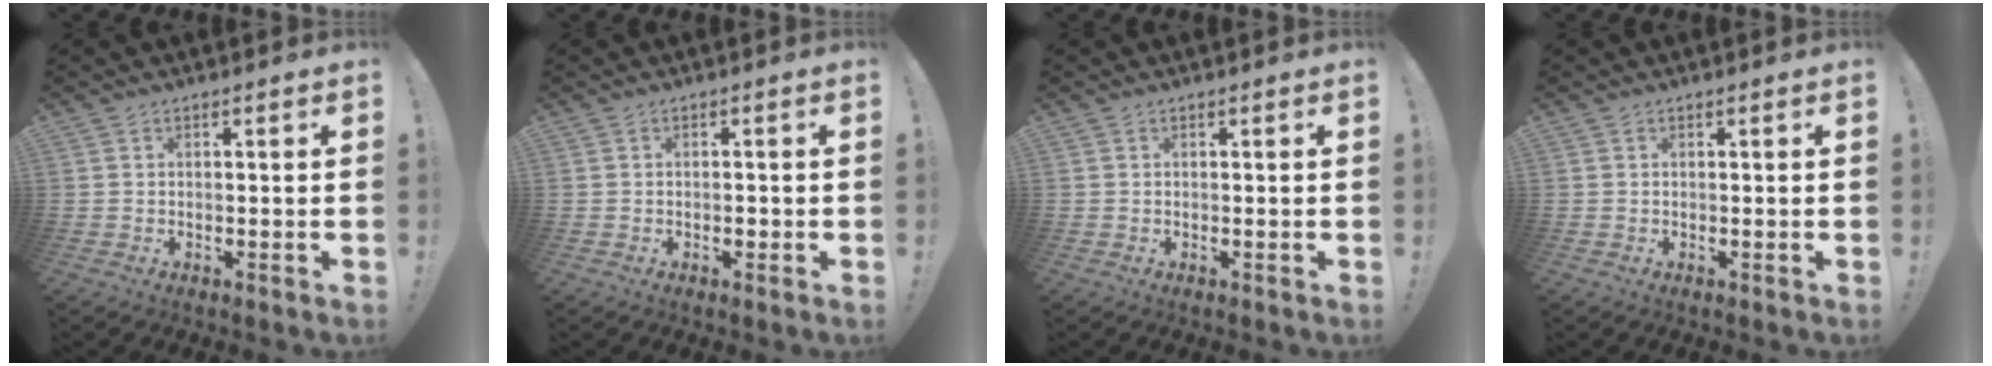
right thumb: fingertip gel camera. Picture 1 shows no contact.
{"total": 1.4, "force": [-0.7, 0.9, 0.8], "torque": [-0.003, -0.003, -0.015]}
{"total": 0.0}
{"total": 0.0}